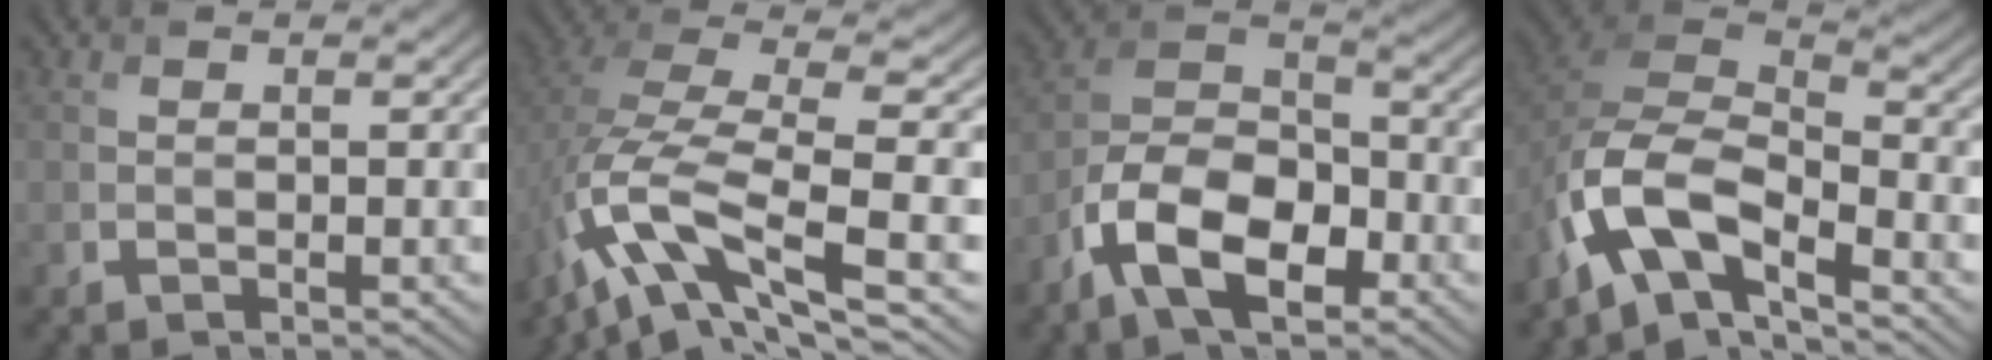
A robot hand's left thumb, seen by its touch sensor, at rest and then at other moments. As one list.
[{"total": 12.7, "force": [-5.3, 4.4, 10.7], "torque": [-0.237, -0.005, -0.097]}, {"total": 12.2, "force": [-6.5, 6.4, 8.1], "torque": [-0.163, -0.006, -0.138]}, {"total": 11.4, "force": [-6.5, 5.0, 7.9], "torque": [-0.162, -0.011, -0.139]}]